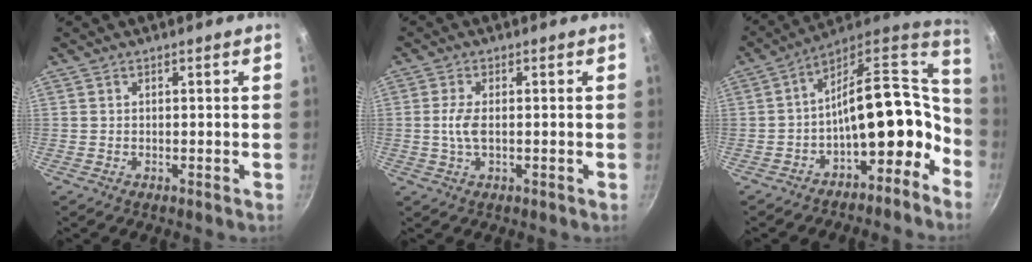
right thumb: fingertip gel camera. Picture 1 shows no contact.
{"total": 3.7, "force": [-0.1, 1.6, 3.3], "torque": [-0.079, 0.002, -0.005]}
{"total": 18.0, "force": [-6.6, 10.4, 13.2], "torque": [-0.131, 0.093, -0.098]}